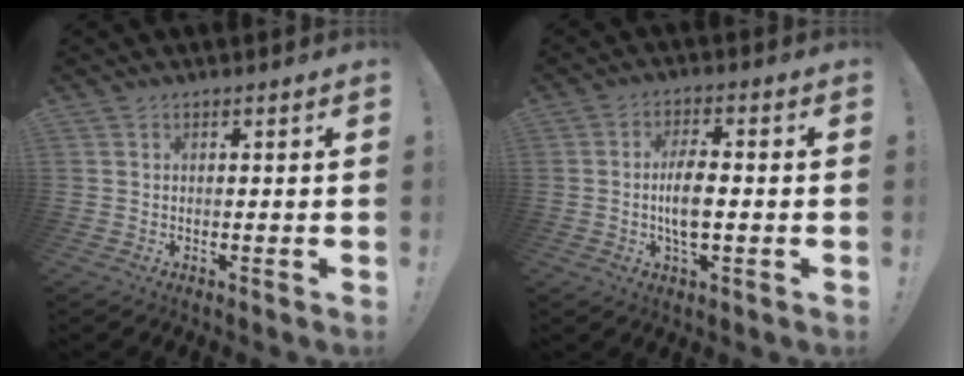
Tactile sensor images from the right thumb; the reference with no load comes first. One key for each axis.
{"total": 7.6, "fx": -1.1, "fy": 2.9, "fz": 6.9, "tx": -0.141, "ty": -0.001, "tz": -0.025}